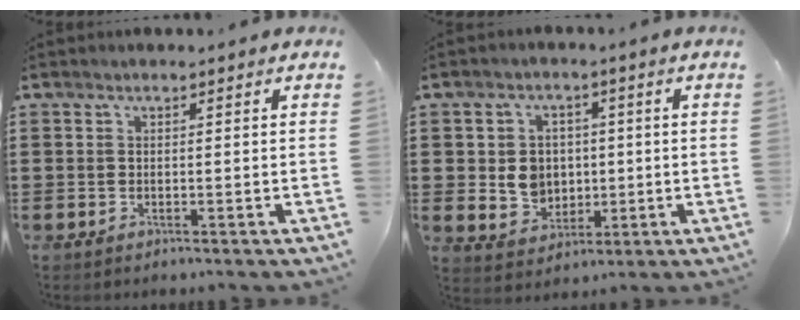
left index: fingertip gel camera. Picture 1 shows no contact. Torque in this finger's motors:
{"motor_torque": [0.88, 0.75, 0.26, 0.09]}